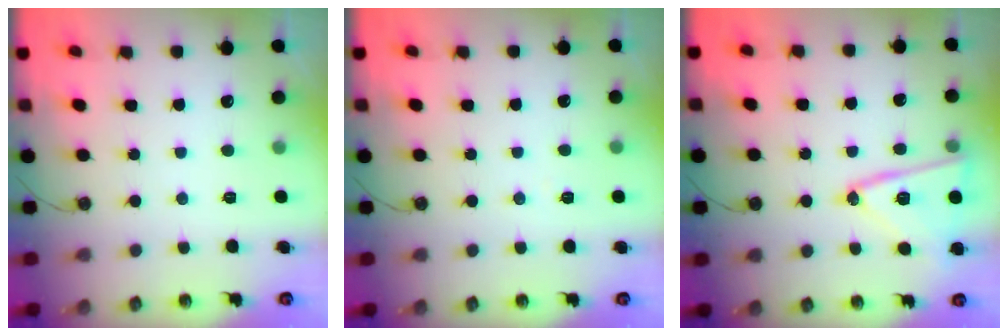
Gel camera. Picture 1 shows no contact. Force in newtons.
{"total": 3.5, "press": 3.3, "slide": 1.3}
{"total": 16.2, "press": 16.1, "slide": 1.3}